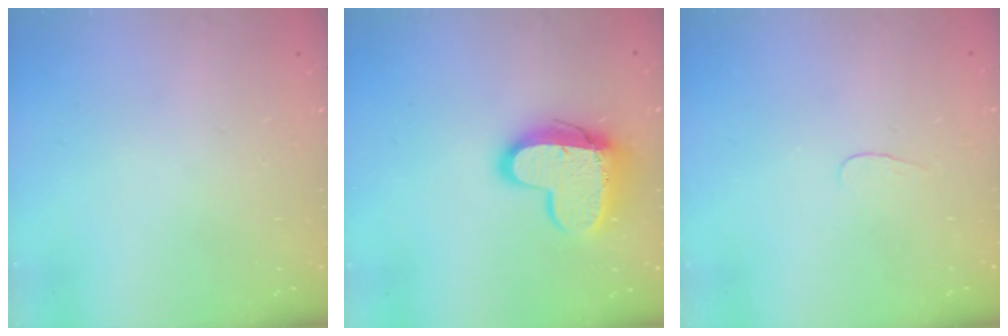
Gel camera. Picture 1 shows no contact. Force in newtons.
{"total": 13.5, "press": 13.5, "slide": 1.2}
{"total": 2.8, "press": 2.7, "slide": 0.3}